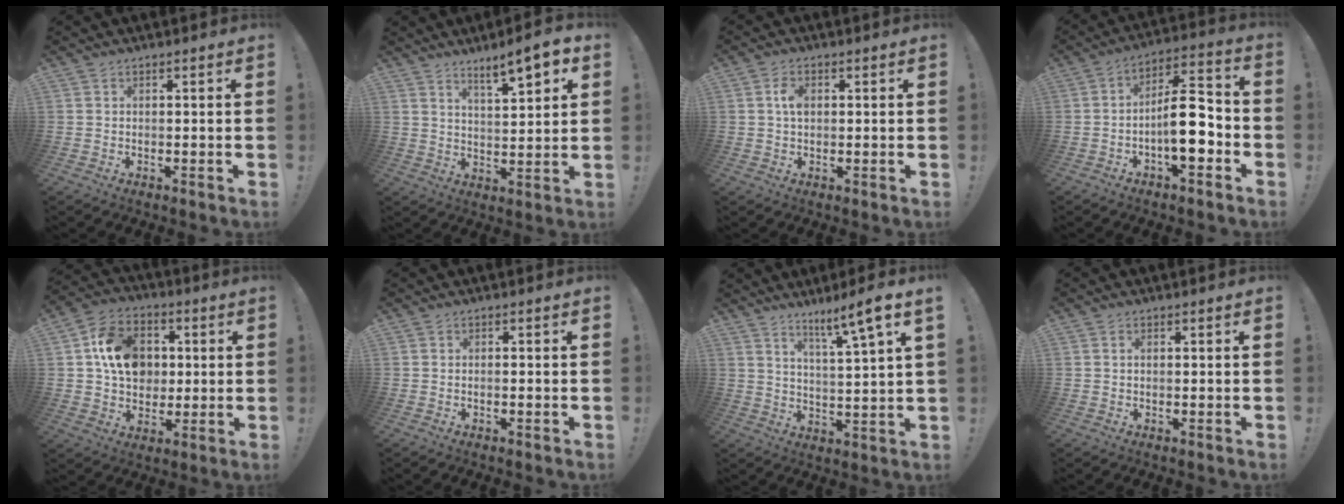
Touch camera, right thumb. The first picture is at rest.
{"total": 9.1, "force": [6.3, 1.6, 6.5], "torque": [-0.083, -0.042, 0.100]}
{"total": 4.0, "force": [0.7, 2.5, 3.0], "torque": [-0.048, 0.003, 0.010]}
{"total": 14.6, "force": [-3.5, 5.6, 13.0], "torque": [-0.211, 0.018, -0.057]}
{"total": 15.1, "force": [2.8, 12.4, 8.2], "torque": [-0.122, 0.001, 0.060]}
{"total": 0.7, "force": [-0.5, 0.1, 0.5], "torque": [-0.009, 0.000, -0.010]}
{"total": 9.3, "force": [5.9, -0.5, 7.2], "torque": [-0.106, -0.041, 0.083]}
{"total": 0.8, "force": [0.1, 0.5, 0.6], "torque": [-0.015, 0.004, 0.003]}